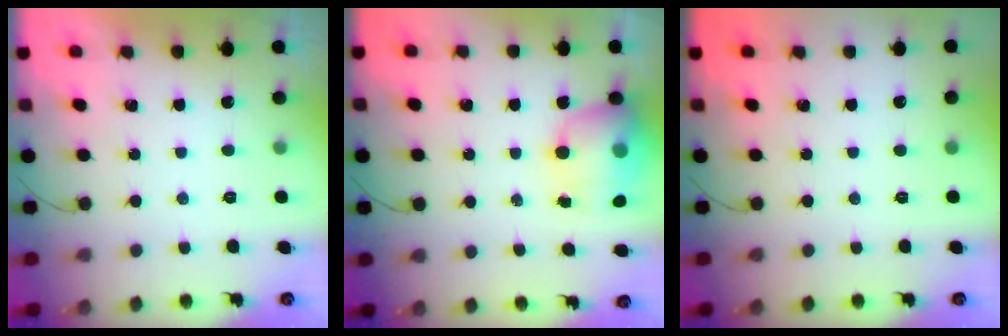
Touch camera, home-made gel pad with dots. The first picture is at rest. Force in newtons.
{"total": 13.7, "press": 13.3, "slide": 3.3}
{"total": 0.0}